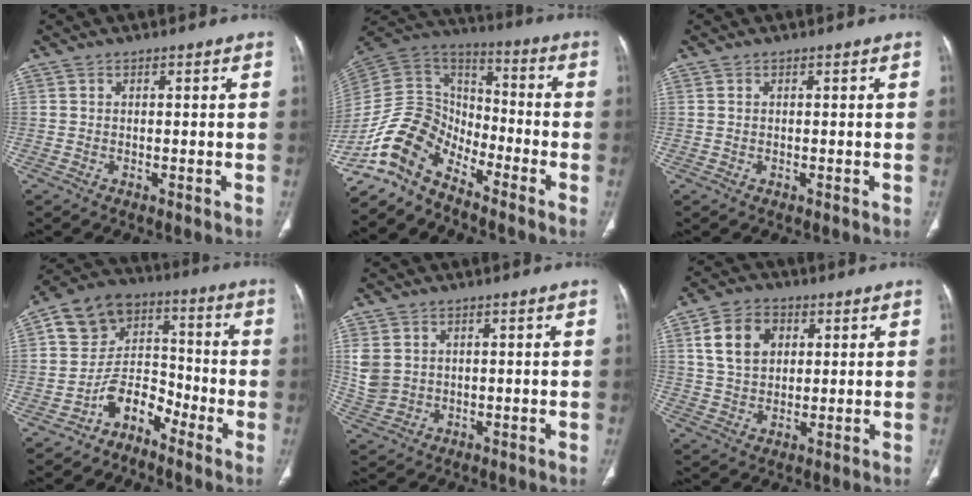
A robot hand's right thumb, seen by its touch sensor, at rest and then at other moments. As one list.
[{"total": 12.8, "force": [-9.5, 6.6, 5.4], "torque": [-0.090, 0.092, -0.198]}, {"total": 0.0}, {"total": 10.9, "force": [-5.5, 8.4, 4.2], "torque": [-0.035, 0.077, -0.113]}, {"total": 5.3, "force": [1.2, 4.4, 2.7], "torque": [-0.054, -0.005, 0.038]}, {"total": 9.6, "force": [3.1, 7.1, 5.7], "torque": [-0.077, -0.001, 0.058]}]